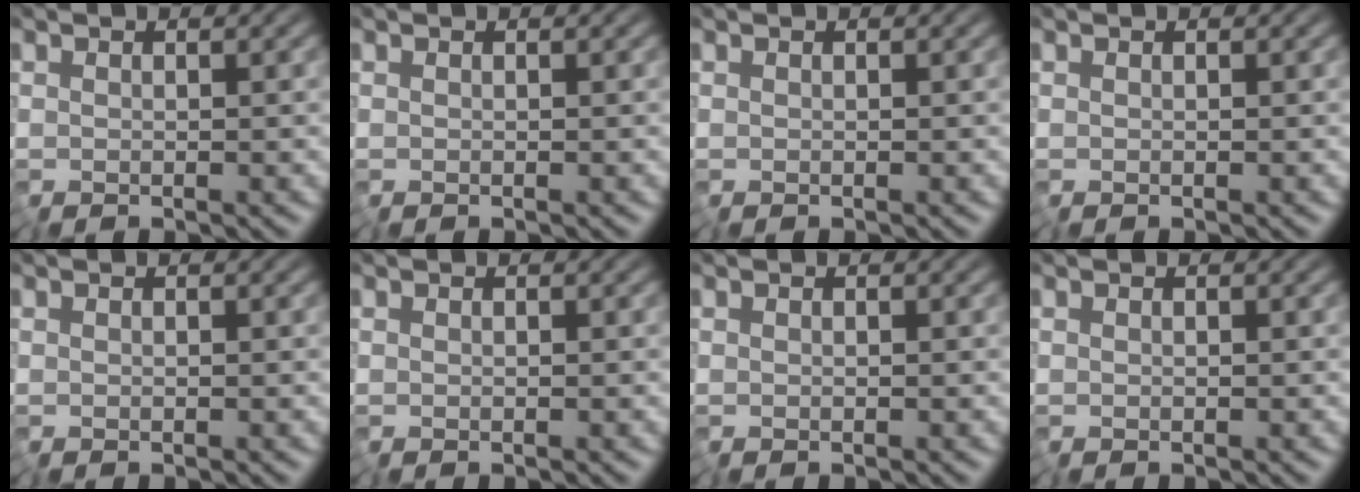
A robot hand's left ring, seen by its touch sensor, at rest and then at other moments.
{"total": 0.0}
{"total": 0.0}
{"total": 0.0}
{"total": 0.0}
{"total": 0.0}
{"total": 0.0}
{"total": 0.0}